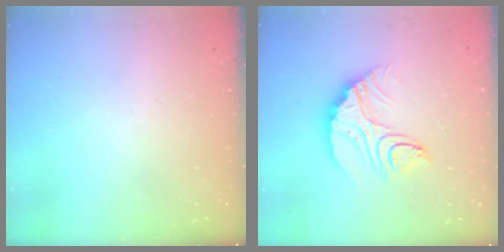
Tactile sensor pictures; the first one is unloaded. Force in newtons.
{"total": 12.3, "press": 12.2, "slide": 1.1}